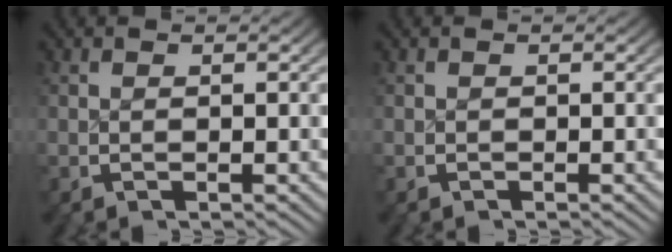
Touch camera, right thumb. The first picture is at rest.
{"total": 0.0}